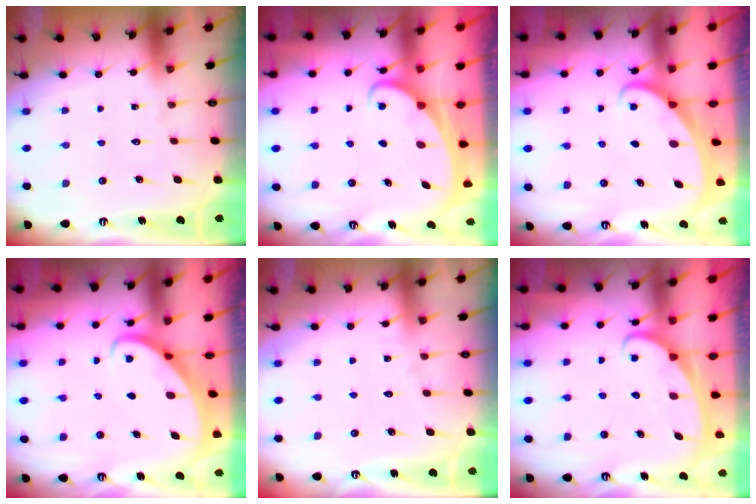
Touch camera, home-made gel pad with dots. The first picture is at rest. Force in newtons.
{"total": 1.9, "press": 1.9, "slide": 0.3}
{"total": 1.6, "press": 1.6, "slide": 0.1}
{"total": 2.7, "press": 2.7, "slide": 0.3}
{"total": 2.6, "press": 2.6, "slide": 0.3}
{"total": 2.3, "press": 2.3, "slide": 0.3}